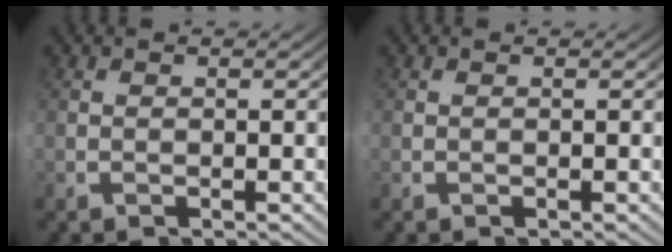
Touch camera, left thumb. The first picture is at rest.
{"total": 0.0}